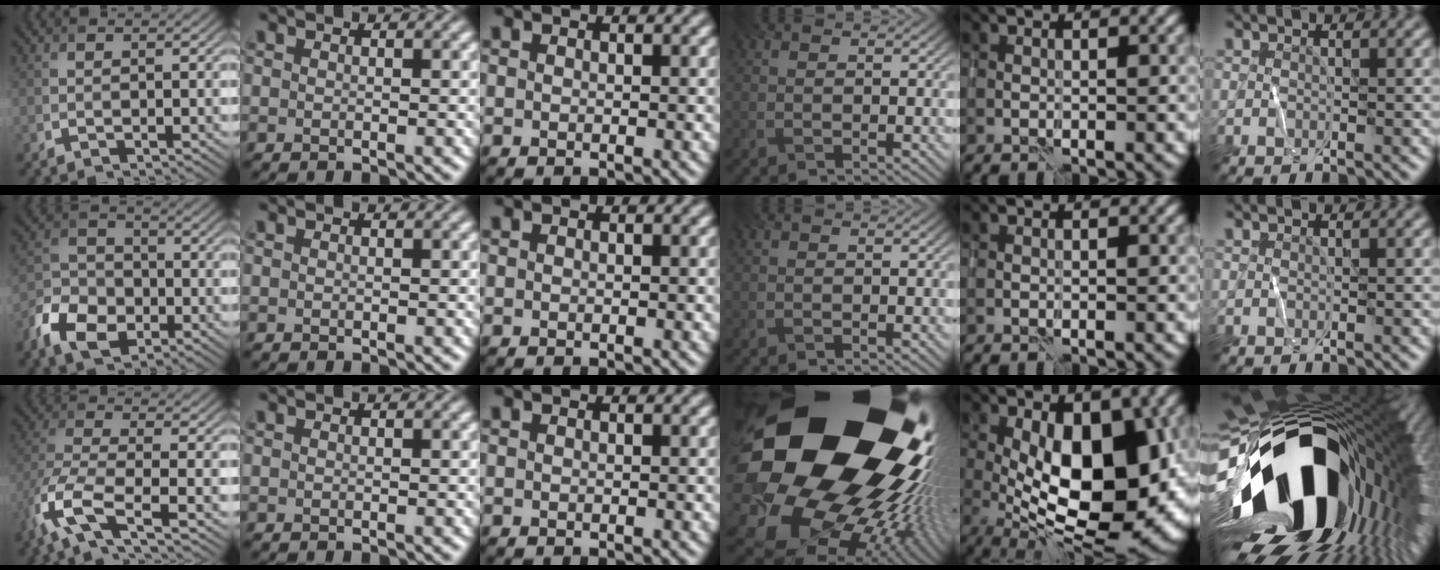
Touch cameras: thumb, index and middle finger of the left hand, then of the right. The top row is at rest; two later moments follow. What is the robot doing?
{"motion": "wipe", "object": "whiteboard"}